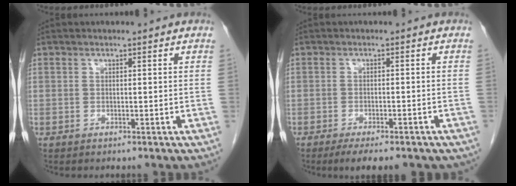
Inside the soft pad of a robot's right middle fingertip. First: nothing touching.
{"total": 8.8, "force": [-6.7, 2.6, 5.0], "torque": [-0.056, -0.006, -0.086]}